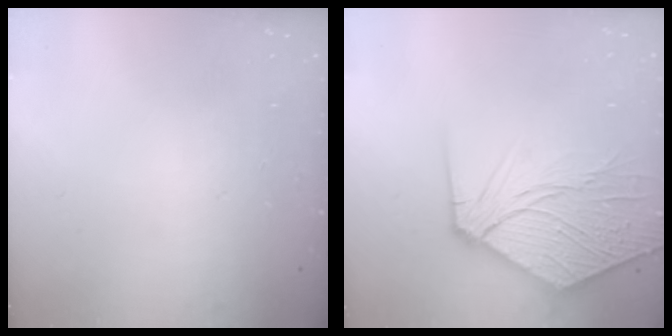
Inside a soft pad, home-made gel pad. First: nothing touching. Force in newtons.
{"total": 11.4, "press": 11.2, "slide": 1.9}